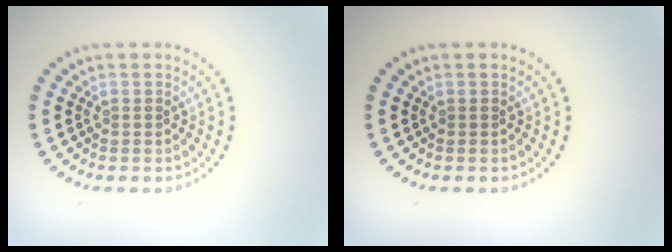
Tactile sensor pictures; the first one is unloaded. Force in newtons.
{"total": 0.0}